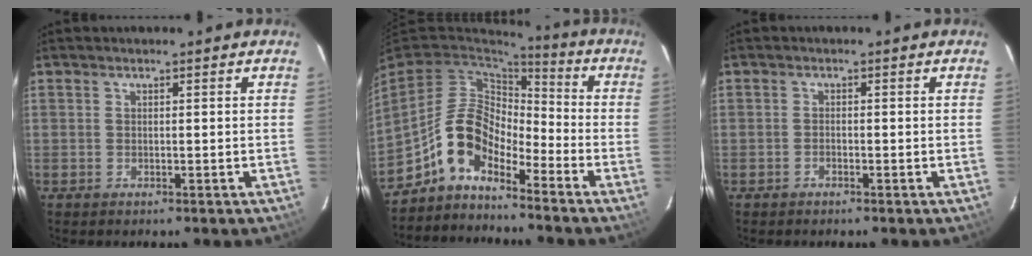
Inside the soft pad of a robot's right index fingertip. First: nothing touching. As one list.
[{"total": 9.6, "force": [-6.5, 4.4, 5.6], "torque": [-0.113, 0.028, -0.135]}, {"total": 0.7, "force": [-0.6, 0.3, 0.3], "torque": [-0.006, 0.002, -0.012]}]